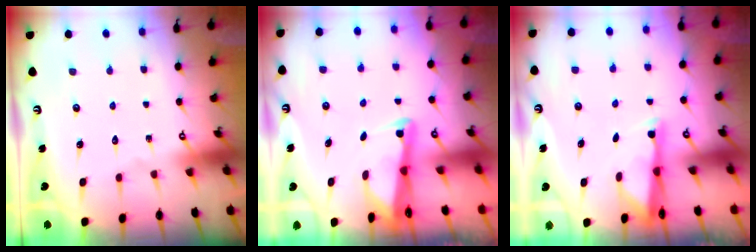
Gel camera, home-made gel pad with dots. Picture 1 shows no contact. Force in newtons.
{"total": 2.5, "press": 2.5, "slide": 0.2}
{"total": 3.0, "press": 2.9, "slide": 0.5}